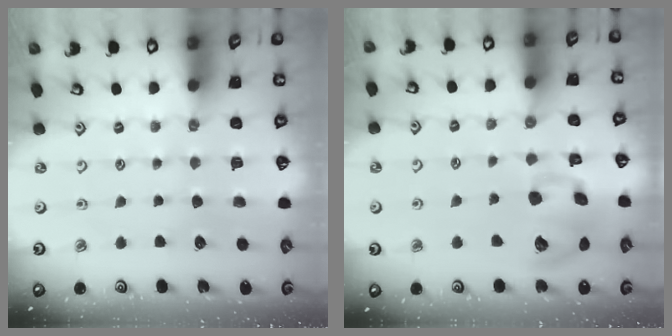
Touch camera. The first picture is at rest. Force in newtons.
{"total": 12.8, "press": 12.6, "slide": 2.2}